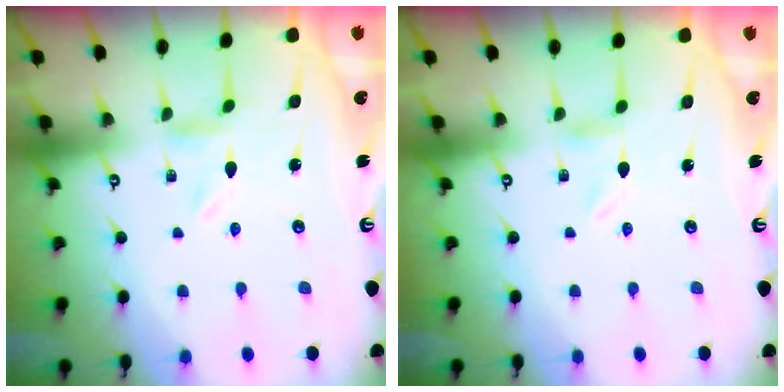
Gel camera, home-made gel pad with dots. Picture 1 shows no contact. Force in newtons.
{"total": 0.0}